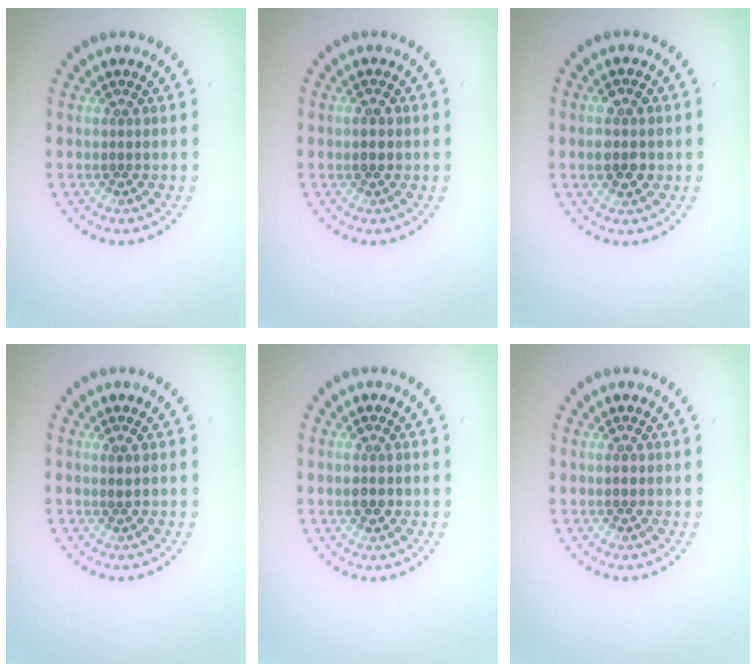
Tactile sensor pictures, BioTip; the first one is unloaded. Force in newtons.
{"total": 1.7, "press": 1.7, "slide": 0.1}
{"total": 3.6, "press": 3.6, "slide": 0.2}
{"total": 0.6, "press": 0.3, "slide": 0.4}
{"total": 1.6, "press": 1.6, "slide": 0.2}
{"total": 0.9, "press": 0.9, "slide": 0.2}